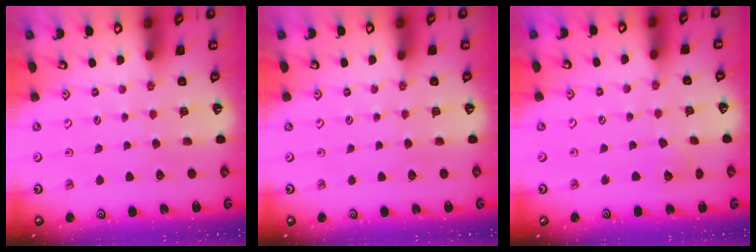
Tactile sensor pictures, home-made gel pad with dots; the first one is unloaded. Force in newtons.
{"total": 0.0}
{"total": 5.4, "press": 5.4, "slide": 0.4}